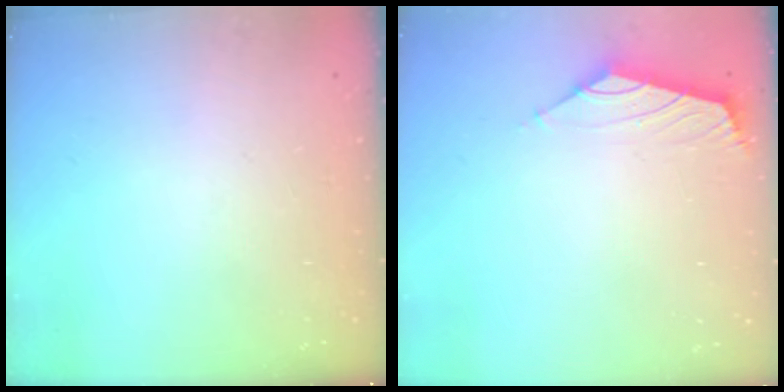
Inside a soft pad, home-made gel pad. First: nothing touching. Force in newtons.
{"total": 1.7, "press": 1.6, "slide": 0.7}